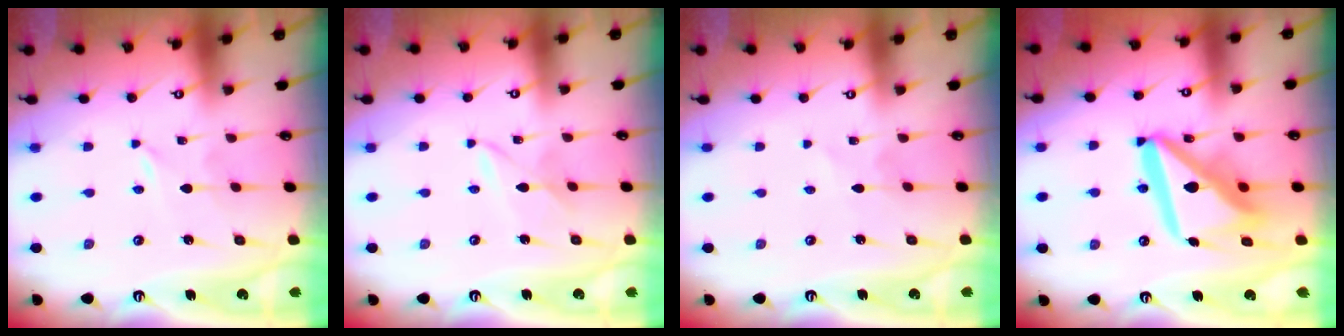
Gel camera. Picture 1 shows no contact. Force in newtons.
{"total": 2.6, "press": 2.6, "slide": 0.2}
{"total": 0.8, "press": 0.8, "slide": 0.1}
{"total": 17.1, "press": 17.0, "slide": 2.1}